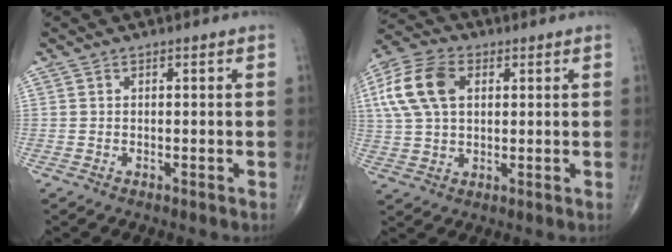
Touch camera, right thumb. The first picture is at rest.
{"total": 12.9, "force": [3.3, 8.2, 9.4], "torque": [-0.189, 0.013, 0.058]}